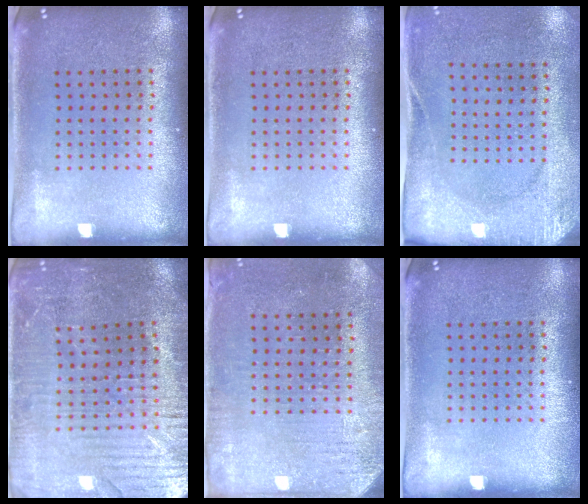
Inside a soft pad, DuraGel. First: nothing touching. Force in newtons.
{"total": 0.0}
{"total": 2.6, "press": 2.0, "slide": 1.6}
{"total": 3.2, "press": 3.1, "slide": 0.6}
{"total": 3.1, "press": 2.6, "slide": 1.7}
{"total": 0.0}